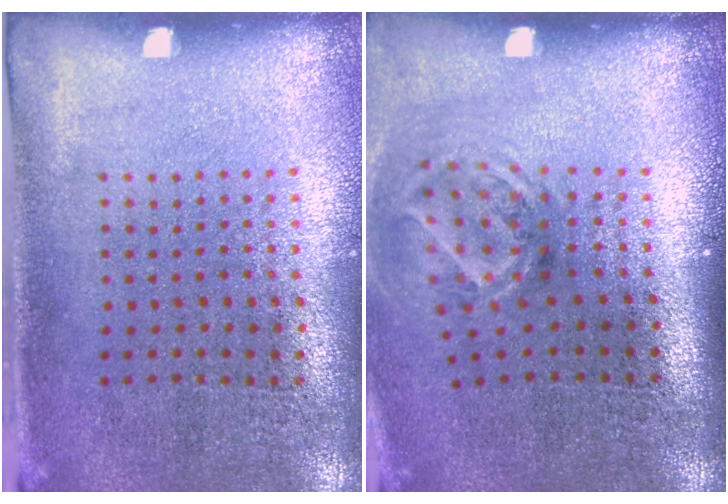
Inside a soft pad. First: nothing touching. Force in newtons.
{"total": 1.9, "press": 1.3, "slide": 1.5}